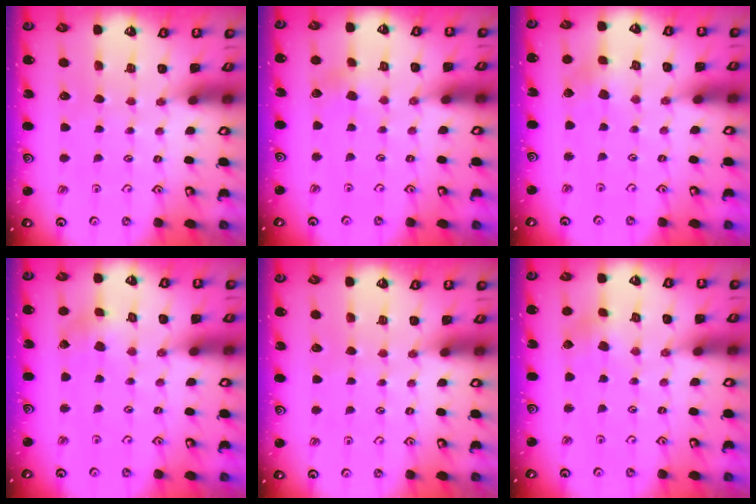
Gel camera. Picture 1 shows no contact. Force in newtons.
{"total": 1.3, "press": 1.3, "slide": 0.2}
{"total": 2.8, "press": 2.8, "slide": 0.6}
{"total": 1.4, "press": 1.3, "slide": 0.3}
{"total": 0.0}
{"total": 2.7, "press": 2.6, "slide": 0.4}